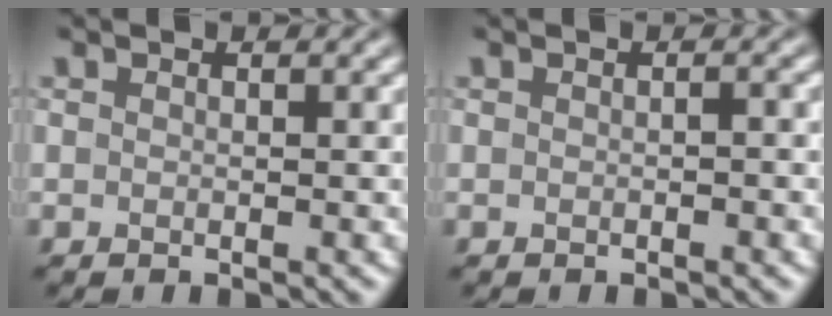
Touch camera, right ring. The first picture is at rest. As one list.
[{"total": 0.5, "force": [-0.1, 0.1, 0.5], "torque": [-0.009, 0.004, 0.000]}]